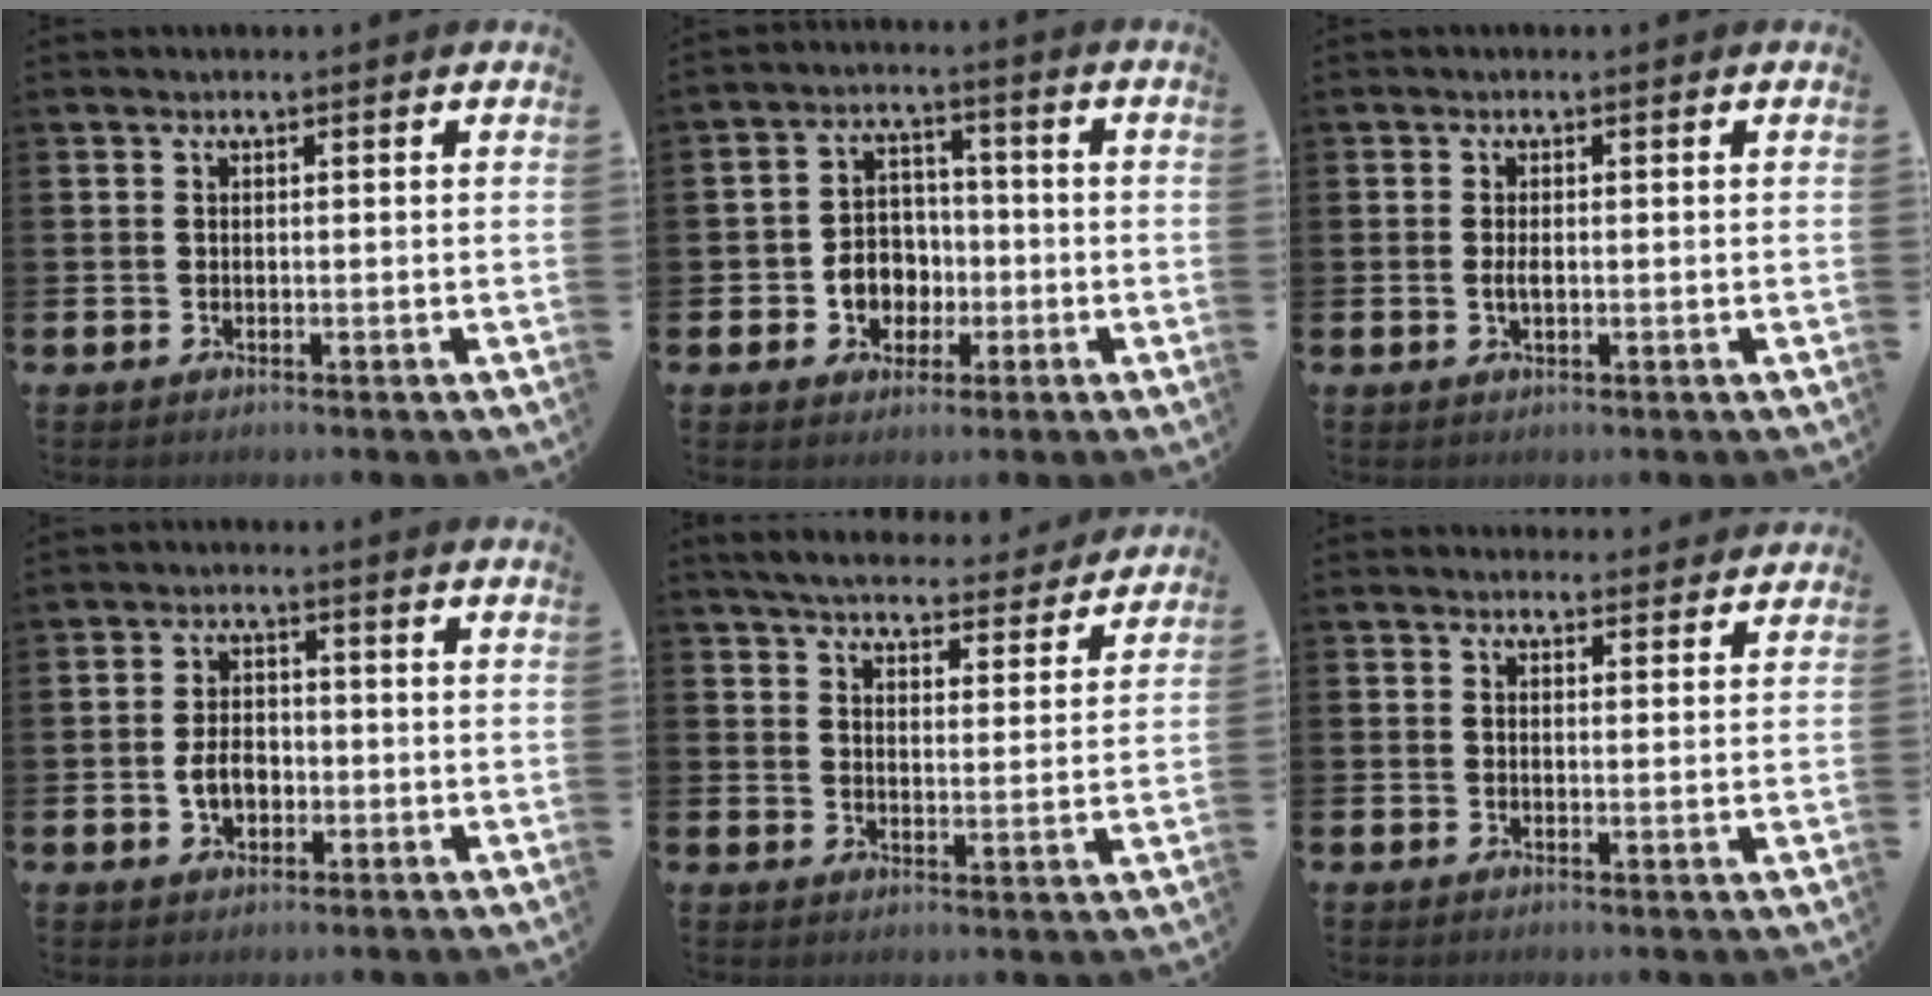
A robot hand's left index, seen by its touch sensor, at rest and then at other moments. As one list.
[{"total": 5.3, "force": [-1.1, 4.9, 1.8], "torque": [-0.039, 0.009, -0.024]}, {"total": 1.6, "force": [-0.1, 0.7, 1.5], "torque": [-0.029, 0.002, -0.003]}, {"total": 4.1, "force": [-1.1, 2.9, 2.7], "torque": [-0.045, 0.002, -0.024]}, {"total": 5.2, "force": [5.1, 0.8, 1.1], "torque": [-0.040, -0.034, 0.086]}, {"total": 2.3, "force": [2.2, 0.6, -0.2], "torque": [0.007, -0.012, 0.039]}]